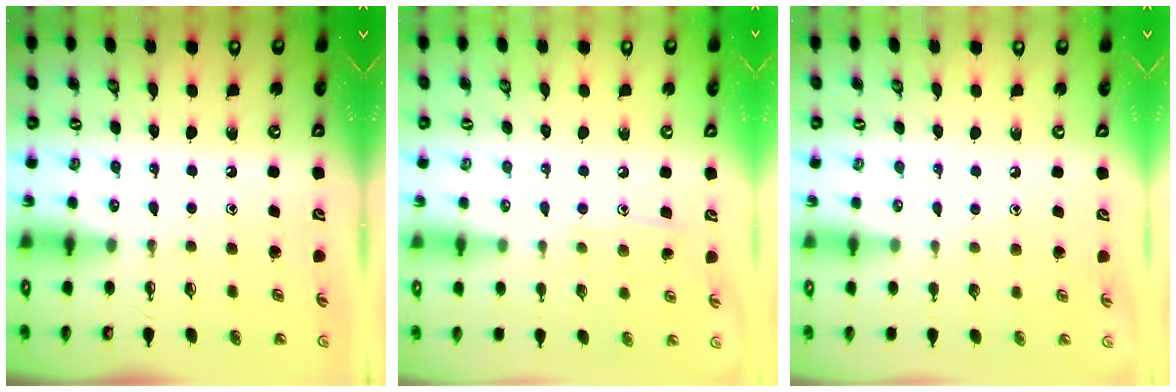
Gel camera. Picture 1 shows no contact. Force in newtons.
{"total": 6.7, "press": 6.7, "slide": 0.5}
{"total": 3.3, "press": 3.2, "slide": 0.4}